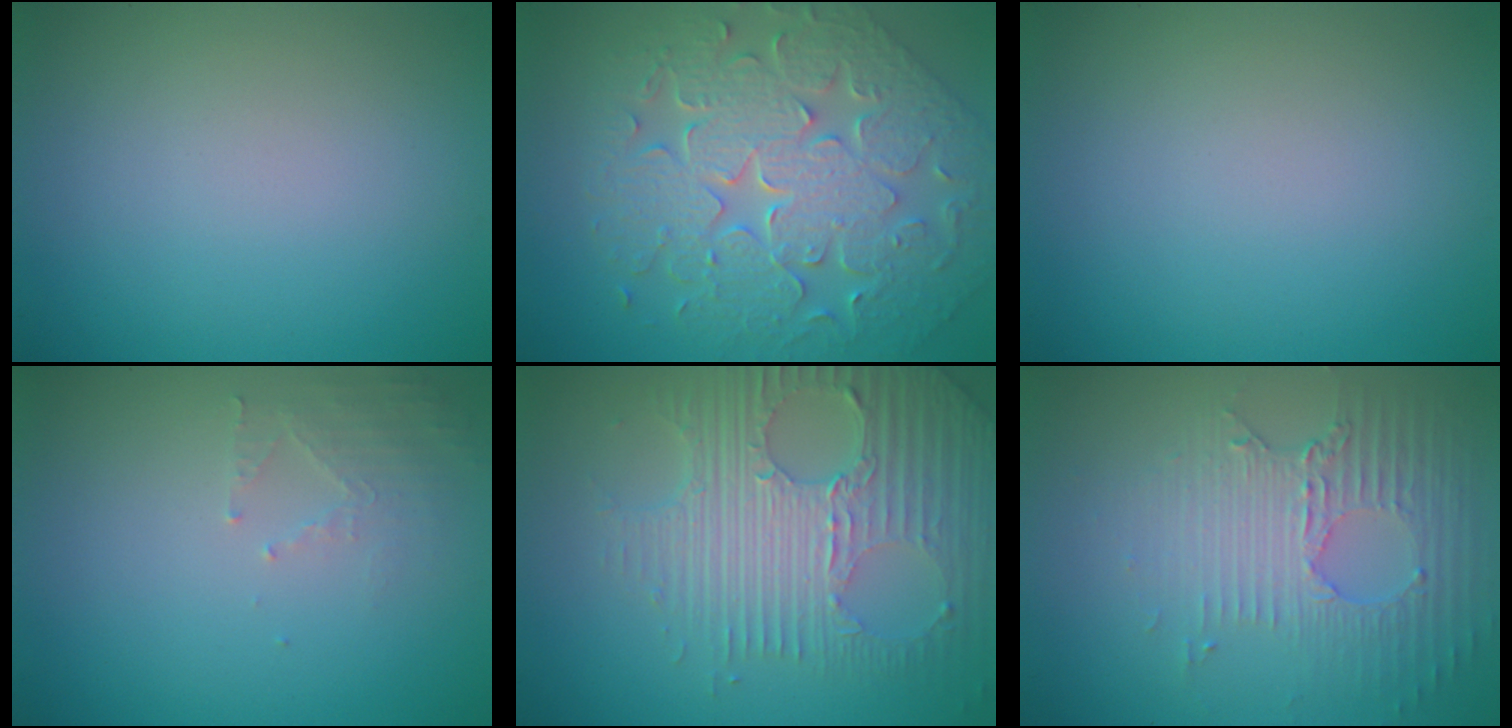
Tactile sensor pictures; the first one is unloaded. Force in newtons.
{"total": 9.3, "press": 7.1, "slide": 6.1}
{"total": 0.0}
{"total": 1.7, "press": 1.7, "slide": 0.3}
{"total": 7.6, "press": 5.1, "slide": 5.7}
{"total": 5.2, "press": 3.3, "slide": 4.0}